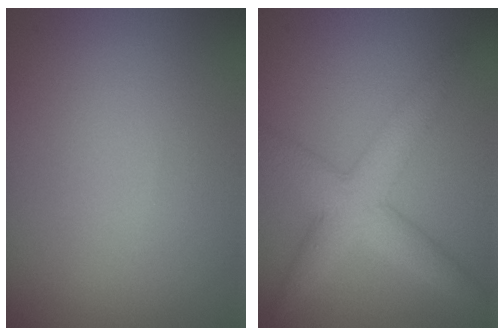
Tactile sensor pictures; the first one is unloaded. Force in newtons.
{"total": 5.0, "press": 5.0, "slide": 0.1}